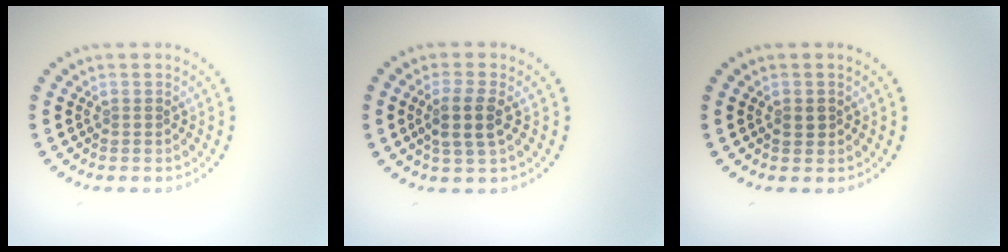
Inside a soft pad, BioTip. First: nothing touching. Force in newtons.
{"total": 2.8, "press": 2.5, "slide": 1.3}
{"total": 1.2, "press": 1.2, "slide": 0.2}